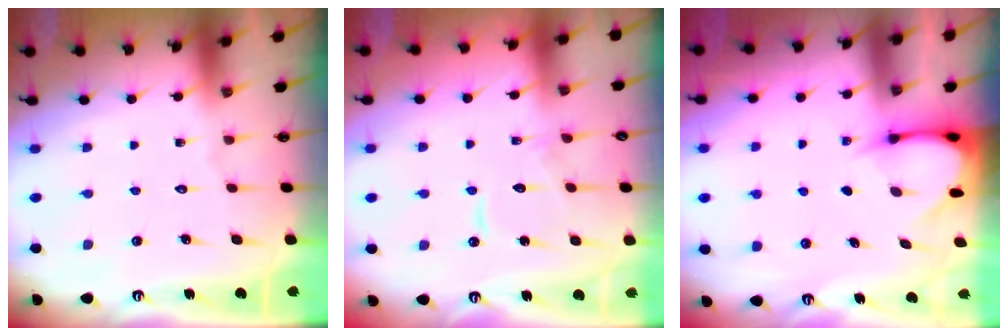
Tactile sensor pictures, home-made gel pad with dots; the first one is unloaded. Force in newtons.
{"total": 9.9, "press": 9.9, "slide": 0.7}
{"total": 3.5, "press": 3.5, "slide": 0.4}